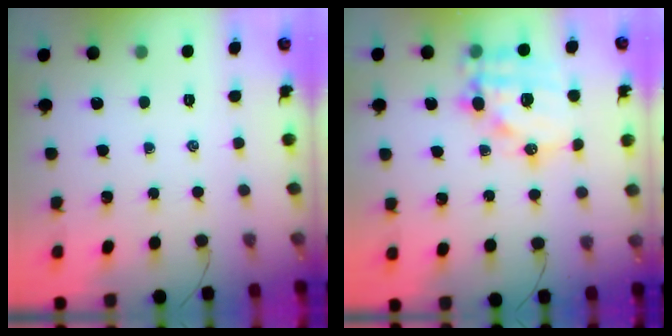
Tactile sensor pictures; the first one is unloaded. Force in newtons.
{"total": 16.0, "press": 15.6, "slide": 3.6}